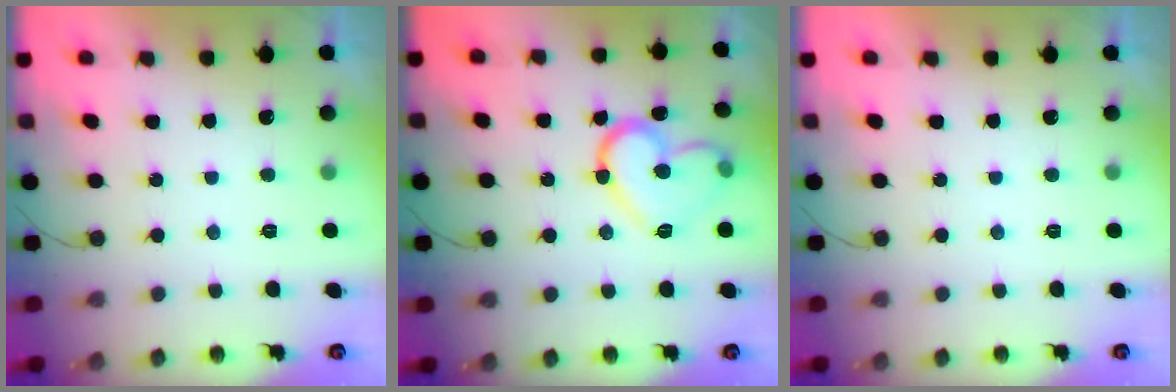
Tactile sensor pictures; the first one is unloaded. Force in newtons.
{"total": 14.6, "press": 14.6, "slide": 0.6}
{"total": 2.0, "press": 2.0, "slide": 0.1}